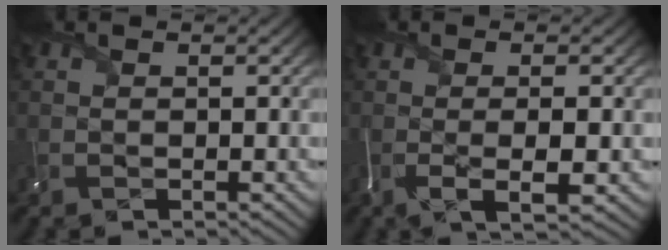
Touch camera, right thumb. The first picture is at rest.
{"total": 4.1, "force": [-1.1, 0.3, 3.9], "torque": [-0.065, -0.006, -0.020]}